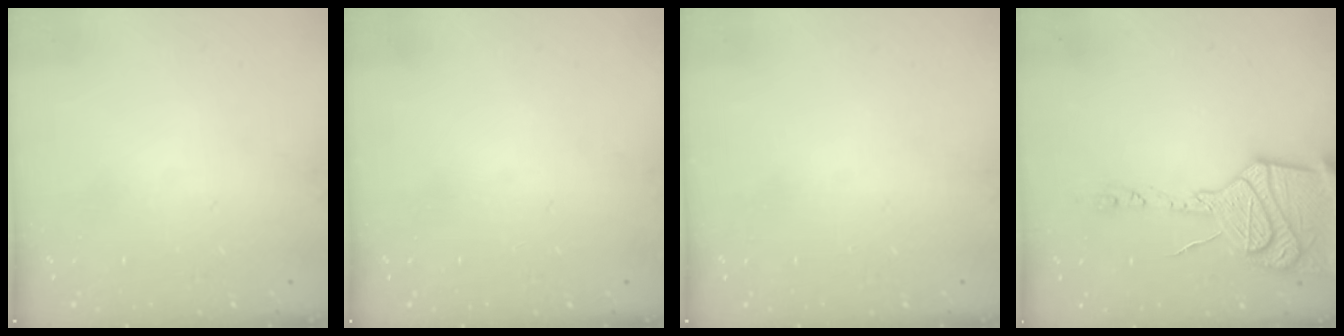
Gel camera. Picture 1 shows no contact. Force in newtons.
{"total": 2.3, "press": 2.2, "slide": 0.8}
{"total": 0.0}
{"total": 23.1, "press": 22.5, "slide": 4.9}